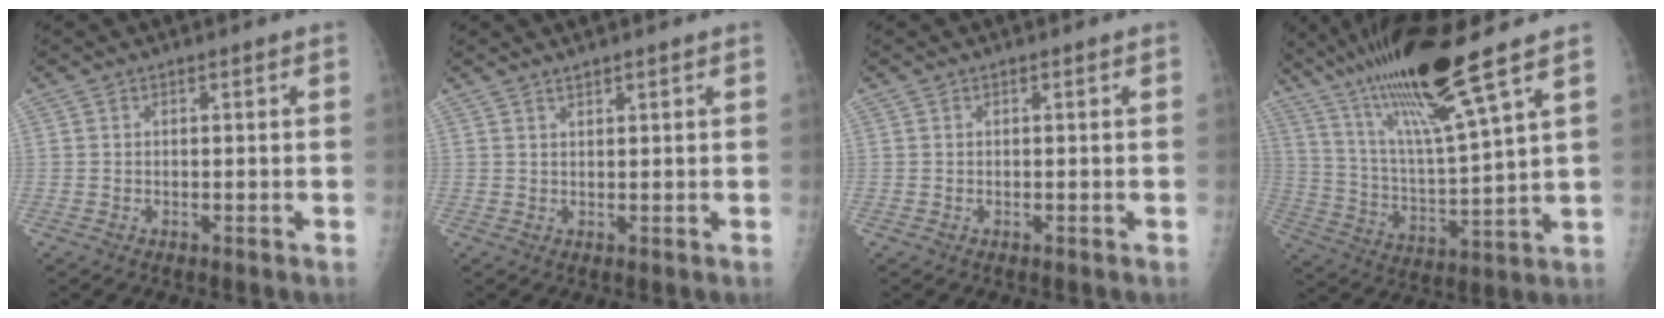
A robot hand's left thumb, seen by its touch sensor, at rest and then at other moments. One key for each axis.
{"total": 1.5, "fx": 1.3, "fy": 0.1, "fz": 0.8, "tx": -0.006, "ty": -0.005, "tz": 0.025}
{"total": 0.0}
{"total": 18.9, "fx": 12.7, "fy": 0.8, "fz": 14.0, "tx": -0.244, "ty": -0.055, "tz": 0.238}